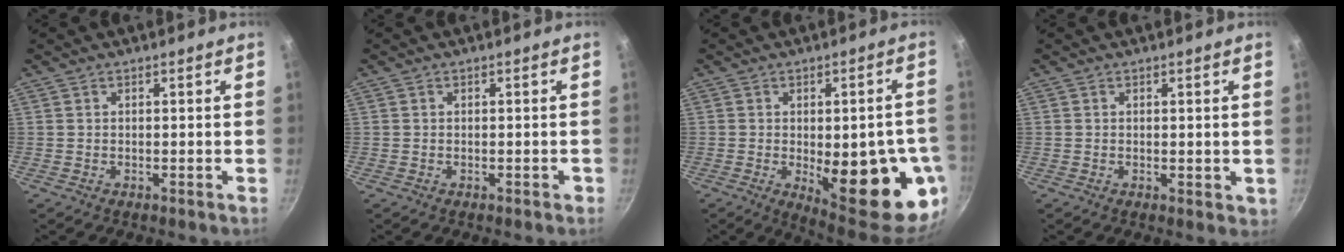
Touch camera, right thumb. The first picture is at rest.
{"total": 0.8, "force": [-0.3, 0.6, 0.5], "torque": [0.001, 0.007, -0.003]}
{"total": 20.1, "force": [-4.2, 7.4, 18.2], "torque": [-0.191, -0.008, -0.038]}
{"total": 1.6, "force": [0.3, 0.9, 1.3], "torque": [-0.014, -0.003, 0.003]}